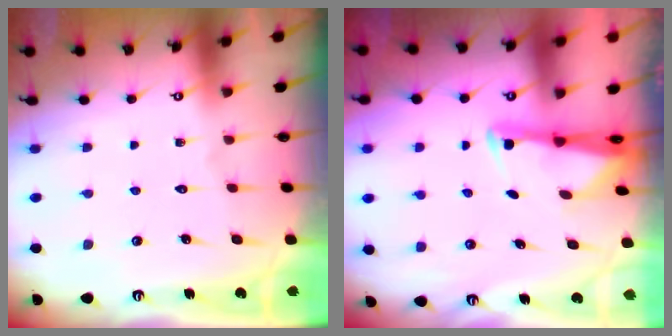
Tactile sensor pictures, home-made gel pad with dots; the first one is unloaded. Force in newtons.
{"total": 2.7, "press": 2.7, "slide": 0.5}